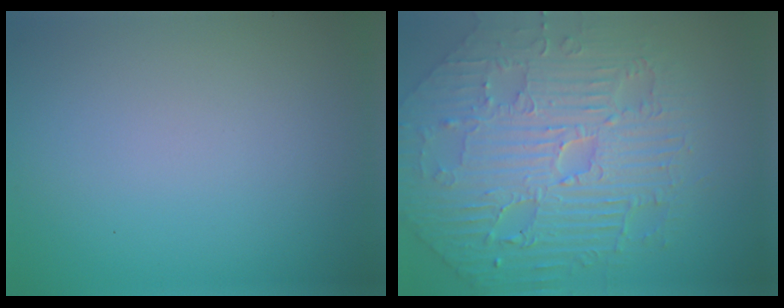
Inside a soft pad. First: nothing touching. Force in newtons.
{"total": 8.2, "press": 6.6, "slide": 4.8}